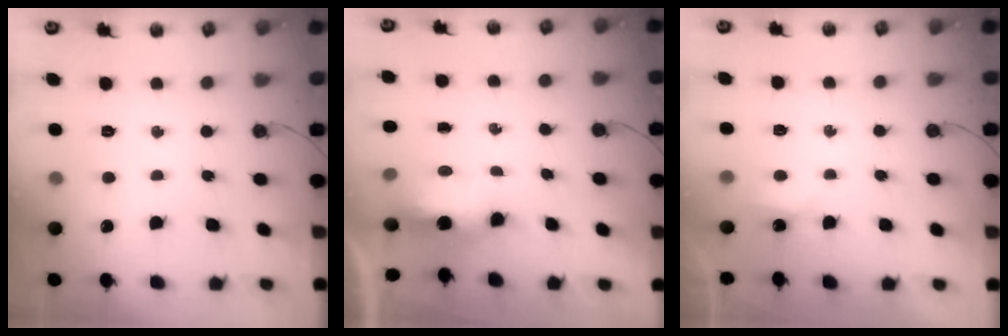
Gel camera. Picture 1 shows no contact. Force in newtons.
{"total": 6.7, "press": 6.6, "slide": 1.0}
{"total": 3.1, "press": 3.0, "slide": 0.6}